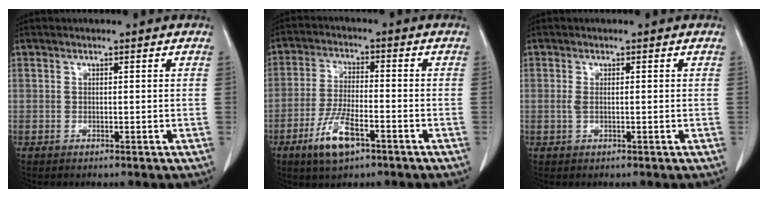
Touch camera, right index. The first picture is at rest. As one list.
[{"total": 8.0, "force": [-4.4, 2.2, 6.4], "torque": [-0.132, -0.009, -0.077]}, {"total": 1.4, "force": [0.0, 0.5, 1.3], "torque": [-0.030, 0.002, 0.002]}]